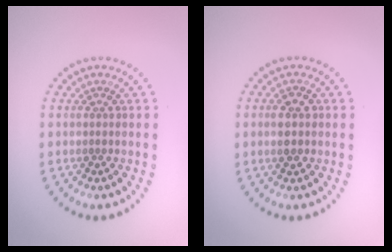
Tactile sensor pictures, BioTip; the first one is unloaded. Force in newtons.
{"total": 2.5, "press": 2.5, "slide": 0.2}